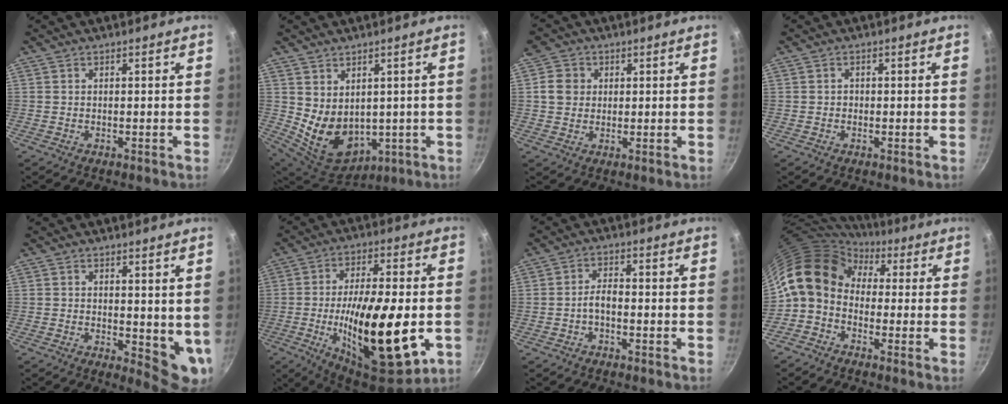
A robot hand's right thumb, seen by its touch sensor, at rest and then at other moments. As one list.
[{"total": 11.0, "force": [1.6, 8.3, 7.0], "torque": [-0.101, -0.031, 0.060]}, {"total": 4.6, "force": [0.9, 4.2, 1.7], "torque": [0.000, 0.002, 0.010]}, {"total": 0.7, "force": [-0.2, 0.6, 0.2], "torque": [0.000, 0.002, -0.004]}, {"total": 6.9, "force": [1.6, 3.4, 5.8], "torque": [-0.067, -0.028, 0.023]}, {"total": 24.2, "force": [-4.8, 8.5, 22.1], "torque": [-0.345, 0.007, -0.072]}, {"total": 2.9, "force": [-1.4, 1.2, 2.2], "torque": [-0.041, 0.020, -0.029]}, {"total": 11.6, "force": [1.4, 8.9, 7.3], "torque": [-0.111, 0.028, -0.002]}]